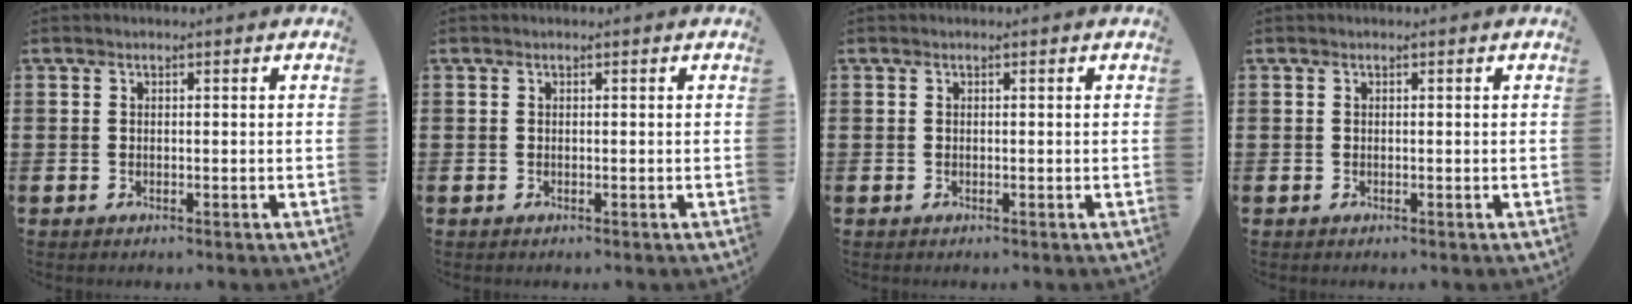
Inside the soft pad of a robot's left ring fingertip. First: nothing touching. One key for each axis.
{"total": 0.0}
{"total": 0.0}
{"total": 0.0}